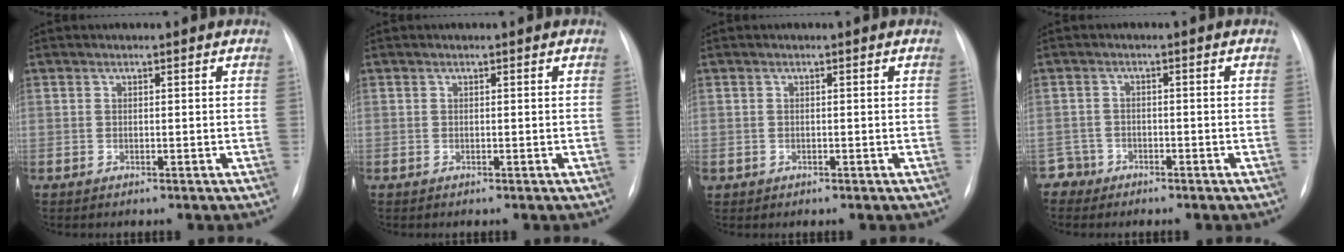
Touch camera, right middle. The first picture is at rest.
{"total": 0.0}
{"total": 0.5, "force": [-0.1, 0.5, 0.1], "torque": [0.001, 0.004, -0.001]}
{"total": 2.4, "force": [-1.7, 1.5, -0.9], "torque": [0.020, 0.008, -0.035]}